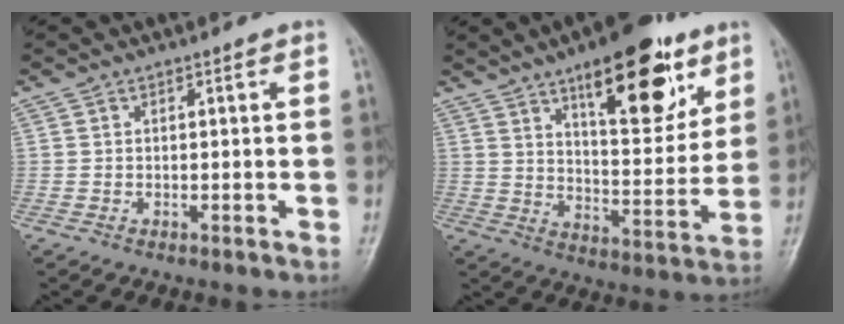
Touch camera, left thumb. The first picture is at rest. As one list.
[{"total": 19.6, "force": [10.8, 7.6, 14.5], "torque": [-0.162, -0.053, 0.166]}]